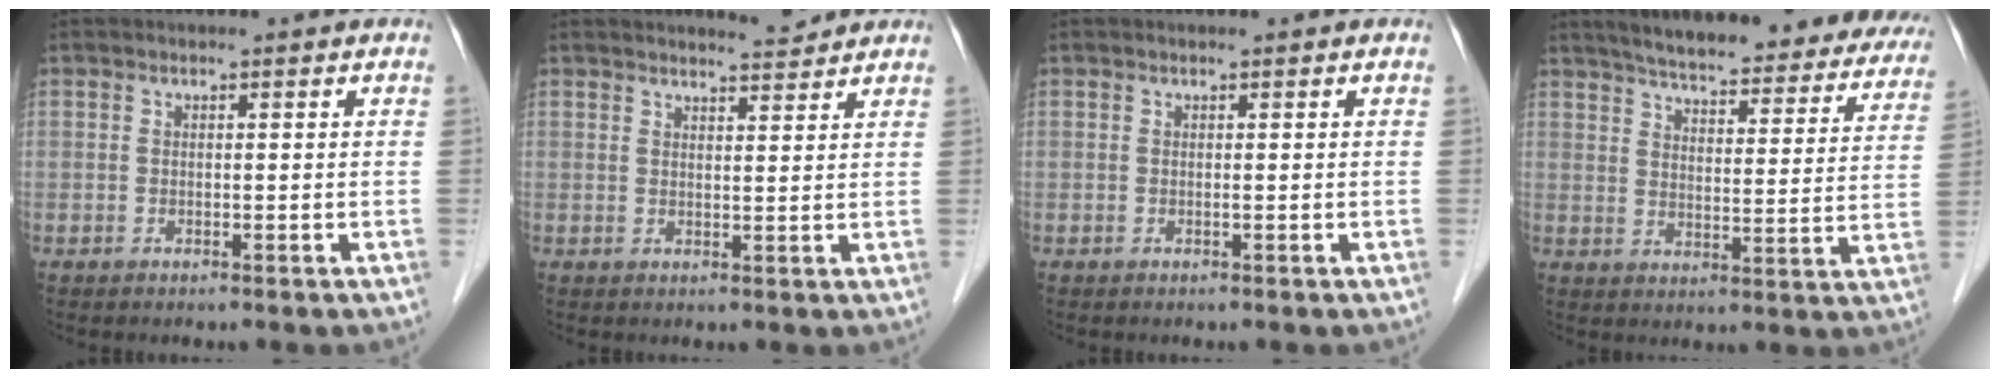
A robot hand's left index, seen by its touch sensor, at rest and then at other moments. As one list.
[{"total": 3.2, "force": [3.2, 0.2, 0.4], "torque": [-0.013, -0.002, 0.046]}, {"total": 0.0}, {"total": 28.8, "force": [25.5, 6.3, 11.7], "torque": [-0.165, -0.032, 0.303]}]